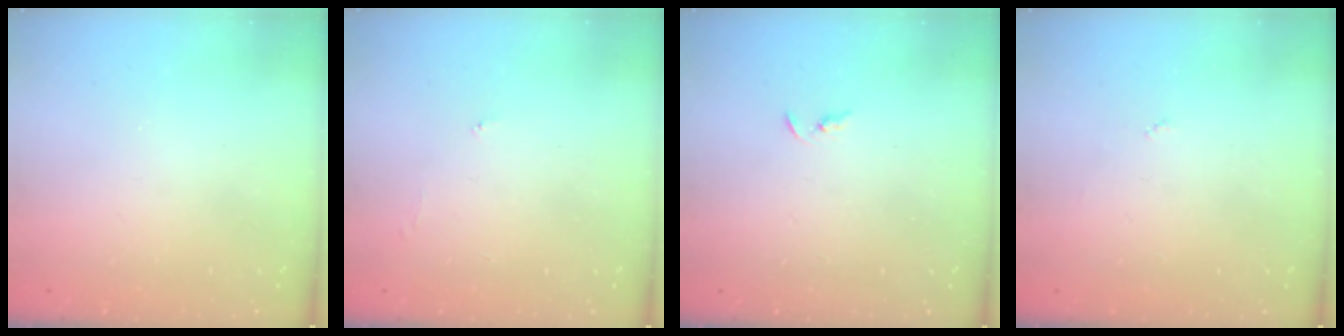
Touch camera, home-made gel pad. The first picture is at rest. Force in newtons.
{"total": 3.9, "press": 3.9, "slide": 0.3}
{"total": 2.4, "press": 2.3, "slide": 0.2}
{"total": 2.7, "press": 2.7, "slide": 0.4}